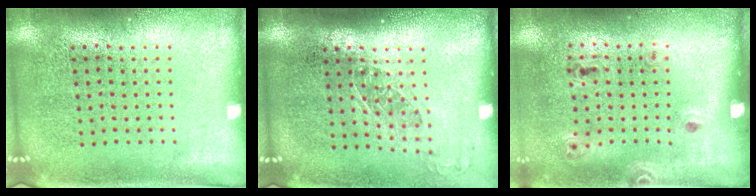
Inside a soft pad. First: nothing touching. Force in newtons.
{"total": 1.2, "press": 0.9, "slide": 0.7}
{"total": 1.3, "press": 0.8, "slide": 1.1}